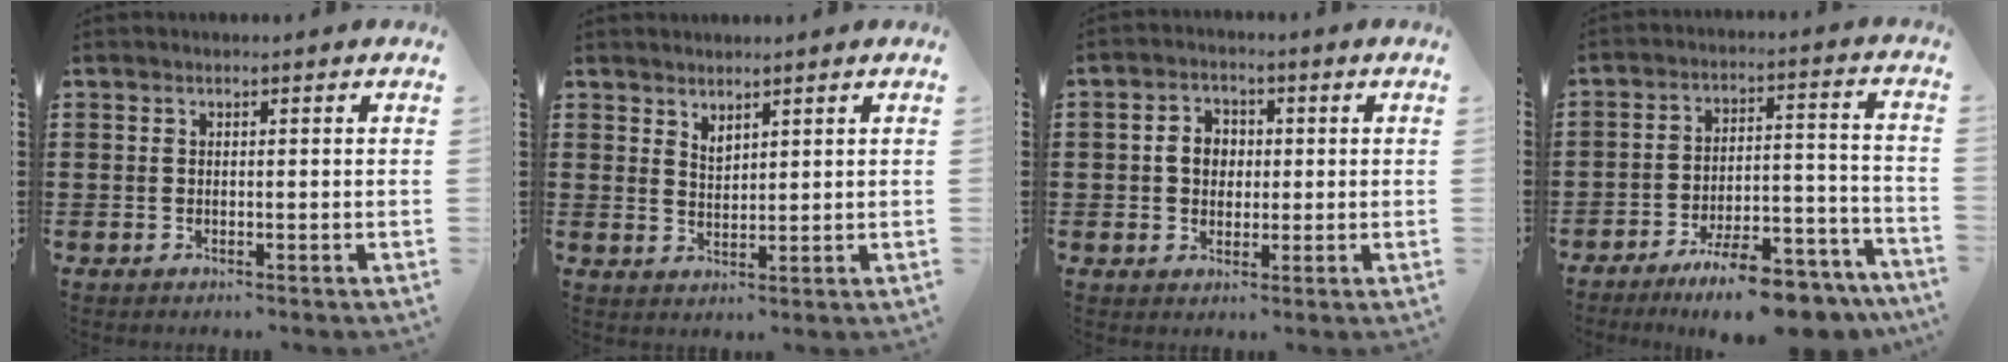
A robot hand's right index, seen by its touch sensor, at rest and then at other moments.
{"total": 1.9, "force": [1.9, 0.5, 0.3], "torque": [-0.010, 0.001, 0.037]}
{"total": 4.0, "force": [0.1, 3.3, 2.2], "torque": [-0.055, 0.011, -0.002]}
{"total": 10.7, "force": [-9.1, 1.5, 5.4], "torque": [-0.067, 0.039, -0.164]}